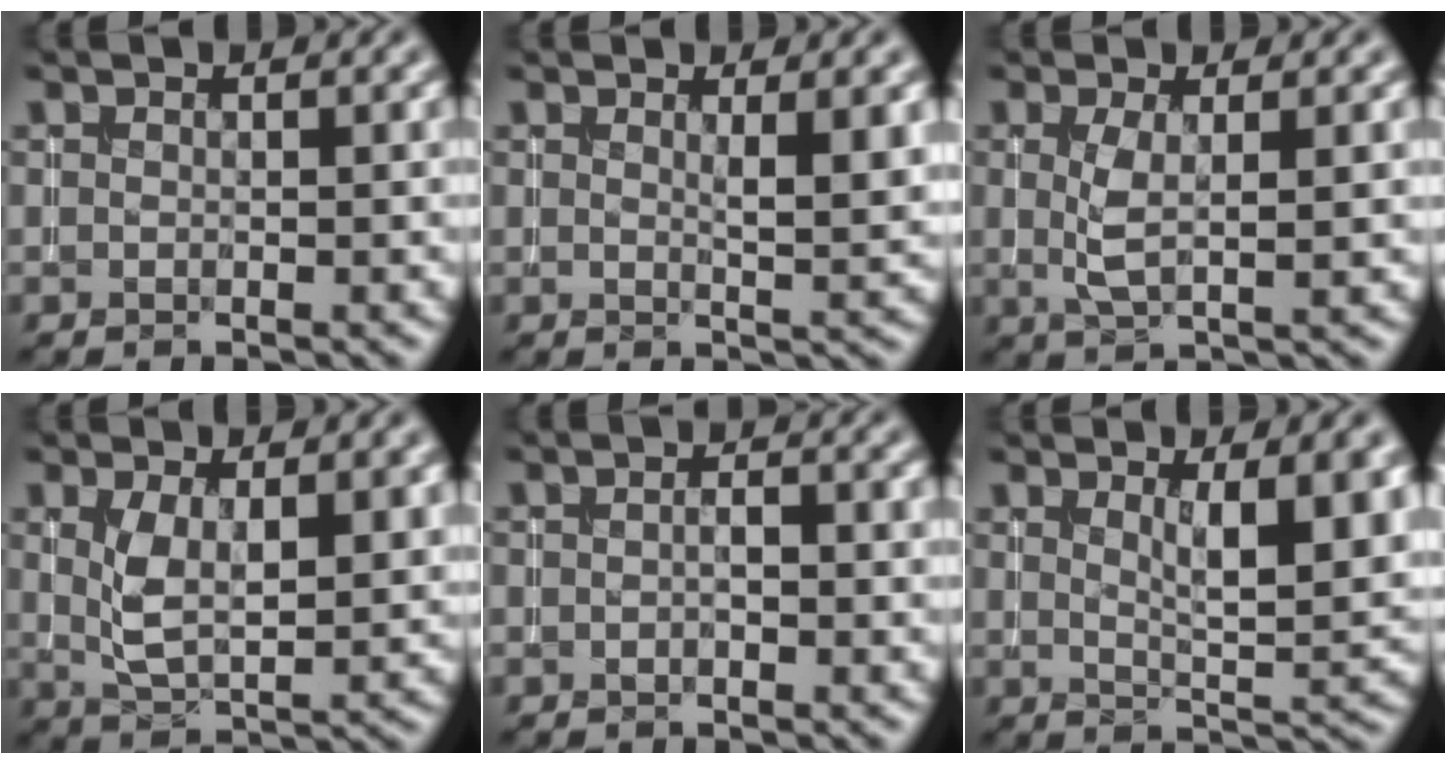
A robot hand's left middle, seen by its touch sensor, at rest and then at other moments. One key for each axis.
{"total": 2.7, "fx": 1.0, "fy": 0.6, "fz": 2.5, "tx": -0.029, "ty": -0.004, "tz": 0.015}
{"total": 3.0, "fx": 0.4, "fy": 0.9, "fz": 2.9, "tx": -0.064, "ty": -0.004, "tz": 0.008}
{"total": 4.8, "fx": 1.1, "fy": 2.1, "fz": 4.1, "tx": -0.087, "ty": -0.004, "tz": 0.027}
{"total": 1.7, "fx": -0.4, "fy": 0.6, "fz": 1.5, "tx": -0.024, "ty": 0.001, "tz": -0.009}
{"total": 6.2, "fx": 2.0, "fy": 1.8, "fz": 5.6, "tx": -0.074, "ty": -0.009, "tz": 0.036}